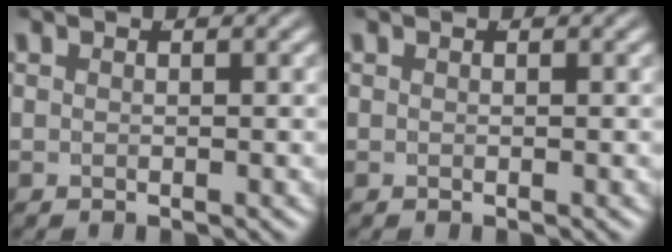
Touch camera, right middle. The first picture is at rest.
{"total": 0.0}